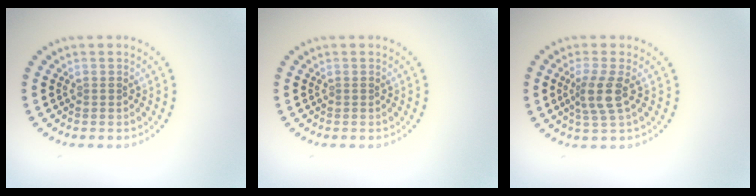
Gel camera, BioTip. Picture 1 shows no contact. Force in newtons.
{"total": 0.0}
{"total": 2.7, "press": 2.2, "slide": 1.6}